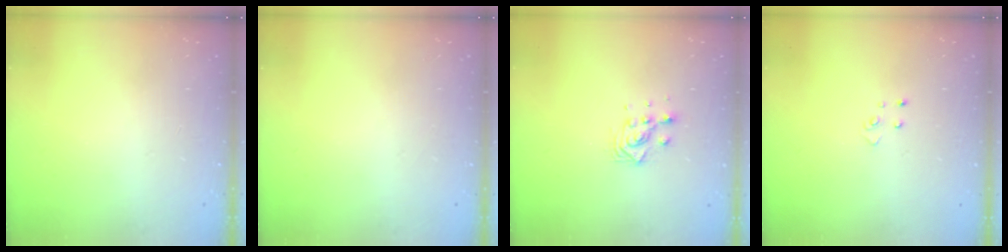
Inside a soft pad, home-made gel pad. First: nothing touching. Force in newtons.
{"total": 0.0}
{"total": 5.1, "press": 5.1, "slide": 0.1}
{"total": 3.8, "press": 3.8, "slide": 0.4}